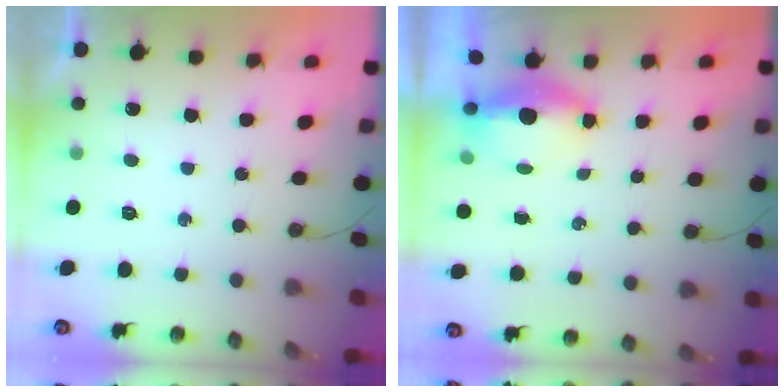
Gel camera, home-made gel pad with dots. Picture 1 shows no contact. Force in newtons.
{"total": 12.6, "press": 6.4, "slide": 10.8}